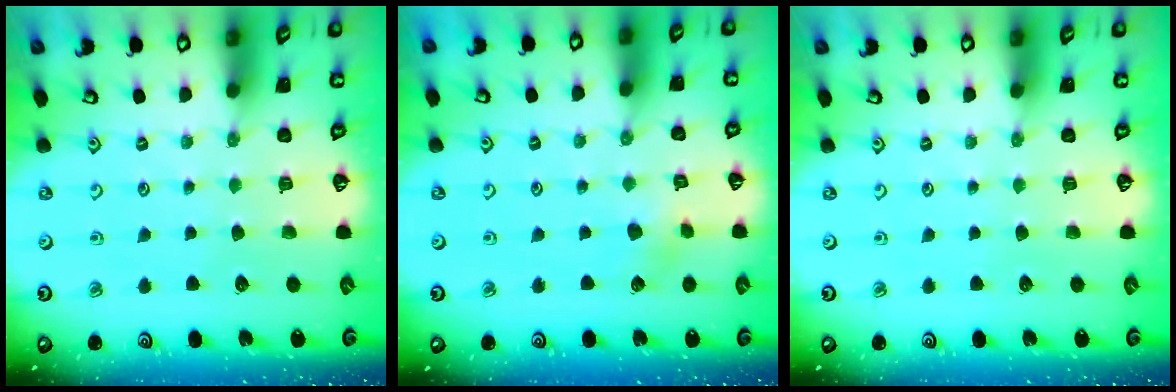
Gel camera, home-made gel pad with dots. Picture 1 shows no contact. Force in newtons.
{"total": 3.4, "press": 3.3, "slide": 0.4}
{"total": 0.0}